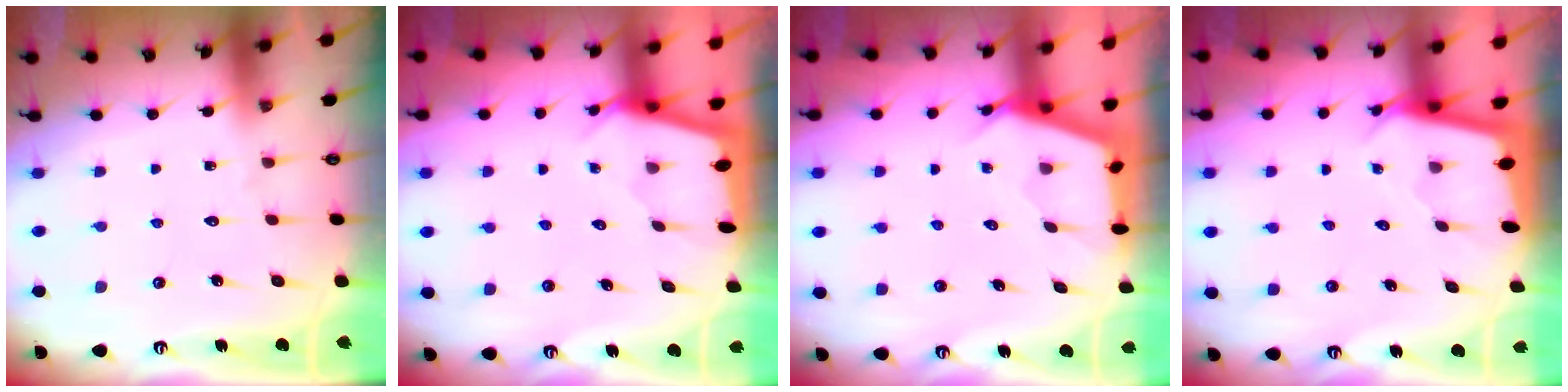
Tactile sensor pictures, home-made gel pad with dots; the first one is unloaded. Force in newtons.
{"total": 2.1, "press": 2.1, "slide": 0.3}
{"total": 2.7, "press": 2.7, "slide": 0.3}
{"total": 2.3, "press": 2.3, "slide": 0.2}